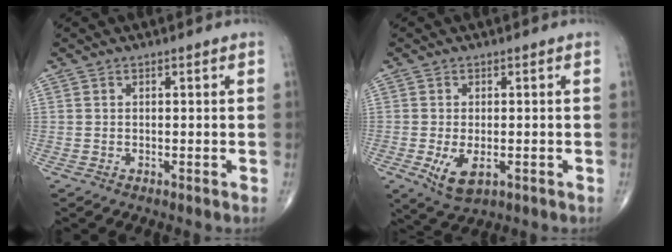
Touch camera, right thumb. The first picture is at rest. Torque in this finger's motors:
{"motor_torque": [-0.22, 0.42, 0.55, 0.01, 0.16]}